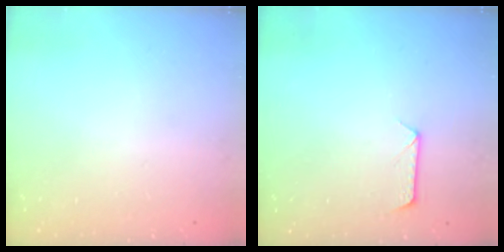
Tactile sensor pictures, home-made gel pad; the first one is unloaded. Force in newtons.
{"total": 7.8, "press": 7.7, "slide": 0.5}